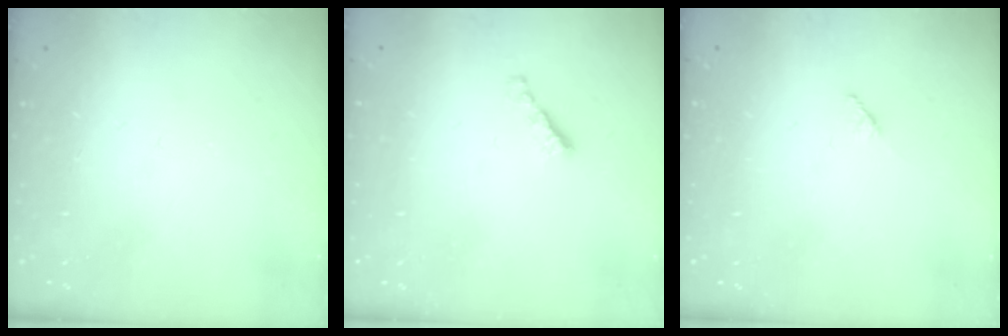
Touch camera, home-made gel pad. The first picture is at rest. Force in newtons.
{"total": 2.4, "press": 2.4, "slide": 0.4}
{"total": 1.9, "press": 1.9, "slide": 0.3}